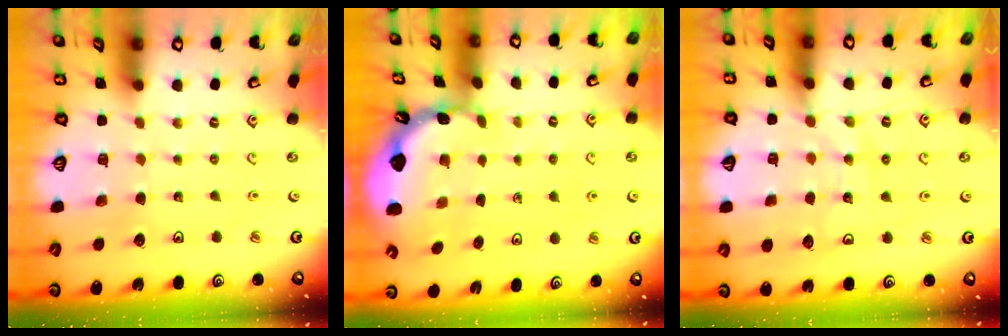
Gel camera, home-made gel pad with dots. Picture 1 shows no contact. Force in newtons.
{"total": 1.8, "press": 1.8, "slide": 0.1}
{"total": 10.7, "press": 10.7, "slide": 1.3}